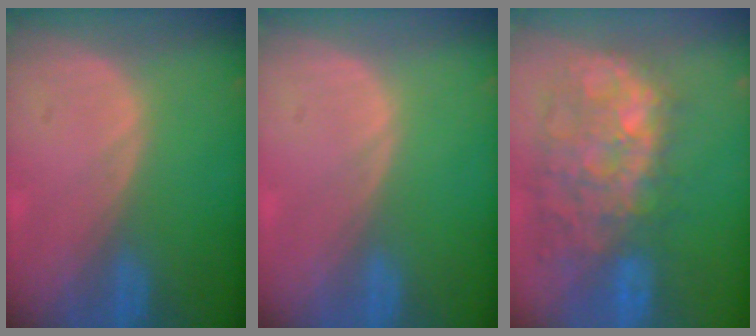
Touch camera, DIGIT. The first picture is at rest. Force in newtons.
{"total": 0.0}
{"total": 12.0, "press": 11.1, "slide": 4.7}